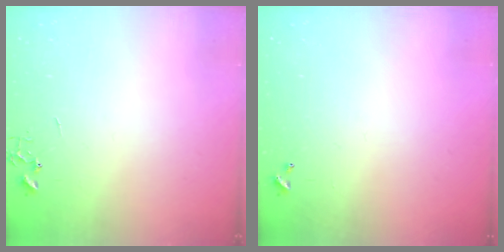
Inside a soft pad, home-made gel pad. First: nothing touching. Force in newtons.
{"total": 0.0}